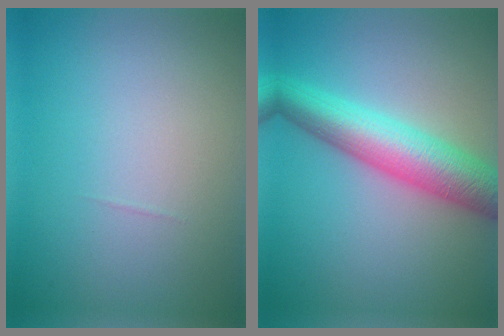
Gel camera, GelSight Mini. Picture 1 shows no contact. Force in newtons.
{"total": 7.0, "press": 7.0, "slide": 0.2}